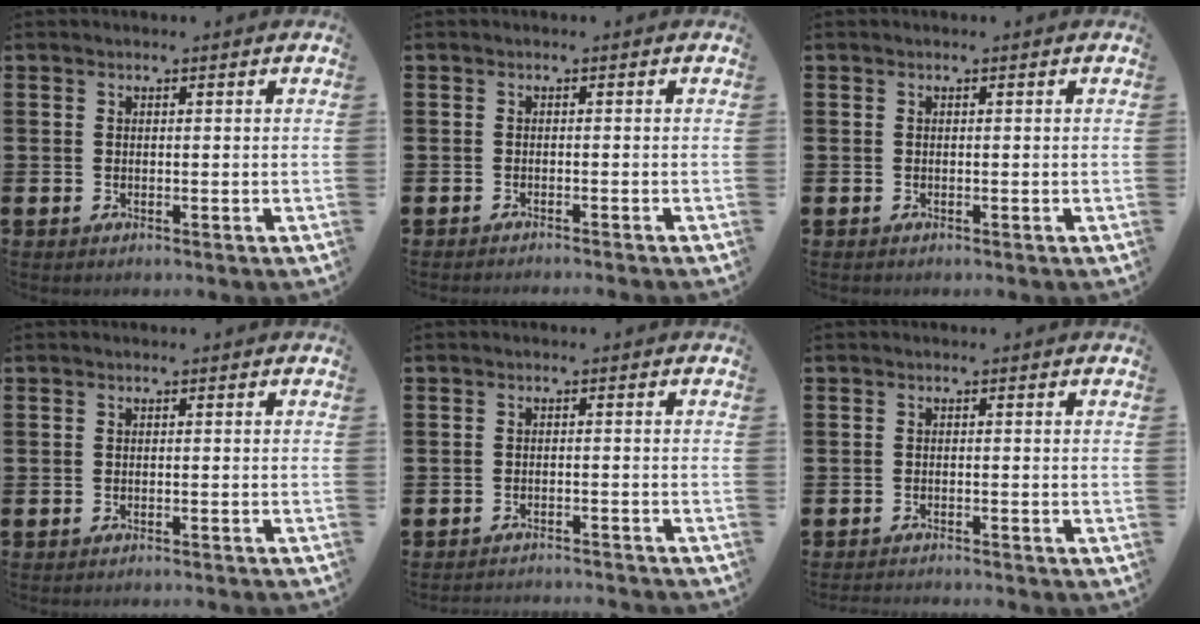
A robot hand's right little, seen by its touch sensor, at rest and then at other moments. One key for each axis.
{"total": 0.7, "fx": -0.7, "fy": -0.2, "fz": 0.0, "tx": 0.001, "ty": -0.001, "tz": -0.014}
{"total": 0.0}
{"total": 0.7, "fx": -0.7, "fy": -0.2, "fz": 0.0, "tx": 0.001, "ty": 0.000, "tz": -0.015}
{"total": 1.8, "fx": -1.7, "fy": -0.2, "fz": -0.1, "tx": -0.002, "ty": 0.005, "tz": -0.037}
{"total": 1.2, "fx": -1.1, "fy": -0.2, "fz": 0.0, "tx": -0.001, "ty": 0.001, "tz": -0.023}